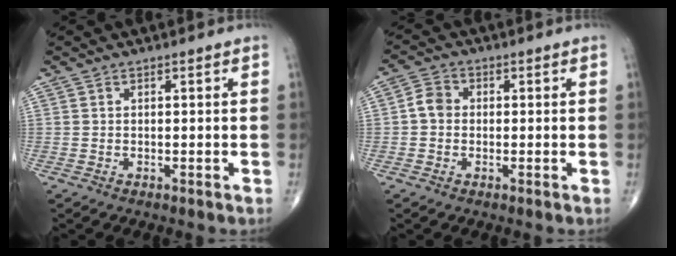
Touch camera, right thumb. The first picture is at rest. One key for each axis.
{"total": 3.6, "fx": -0.2, "fy": 3.0, "fz": 2.0, "tx": -0.029, "ty": 0.011, "tz": -0.012}